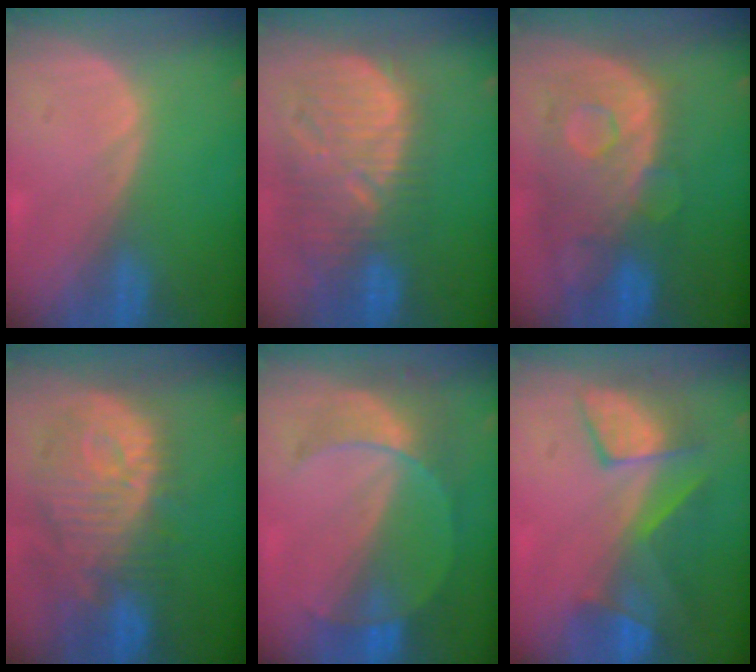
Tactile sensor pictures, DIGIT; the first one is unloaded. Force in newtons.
{"total": 12.8, "press": 11.3, "slide": 6.0}
{"total": 11.2, "press": 9.7, "slide": 5.6}
{"total": 12.7, "press": 11.3, "slide": 5.8}
{"total": 7.6, "press": 6.7, "slide": 3.6}
{"total": 8.0, "press": 7.8, "slide": 1.8}